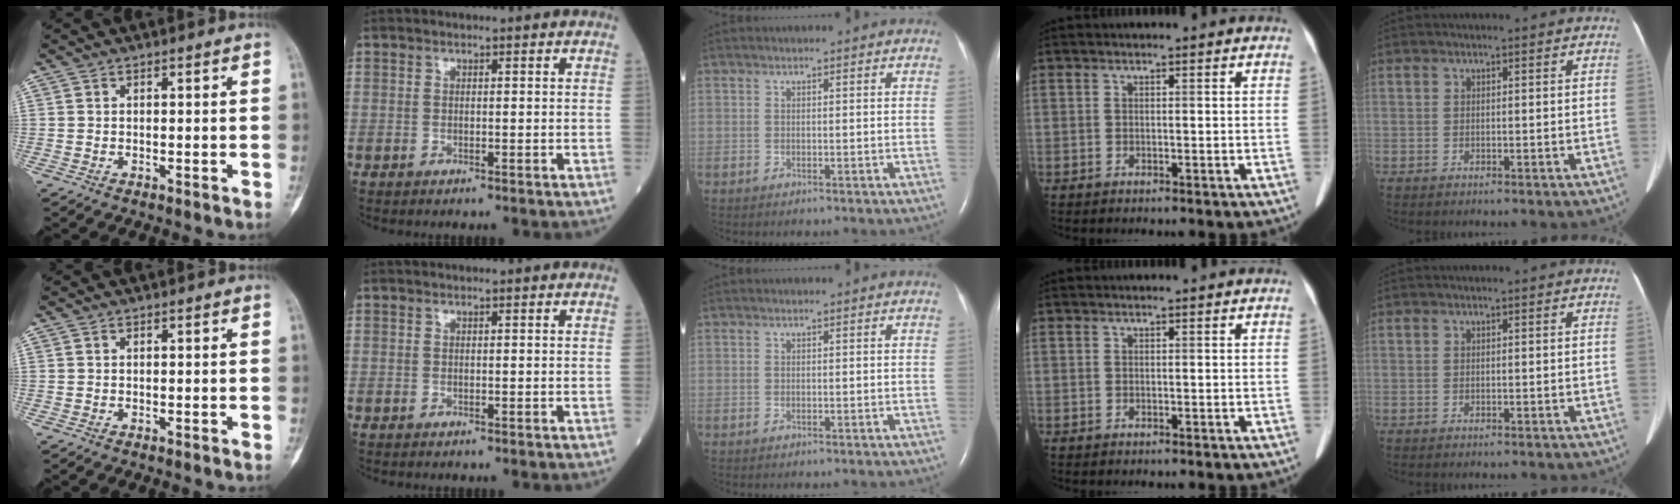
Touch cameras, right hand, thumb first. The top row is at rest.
{}